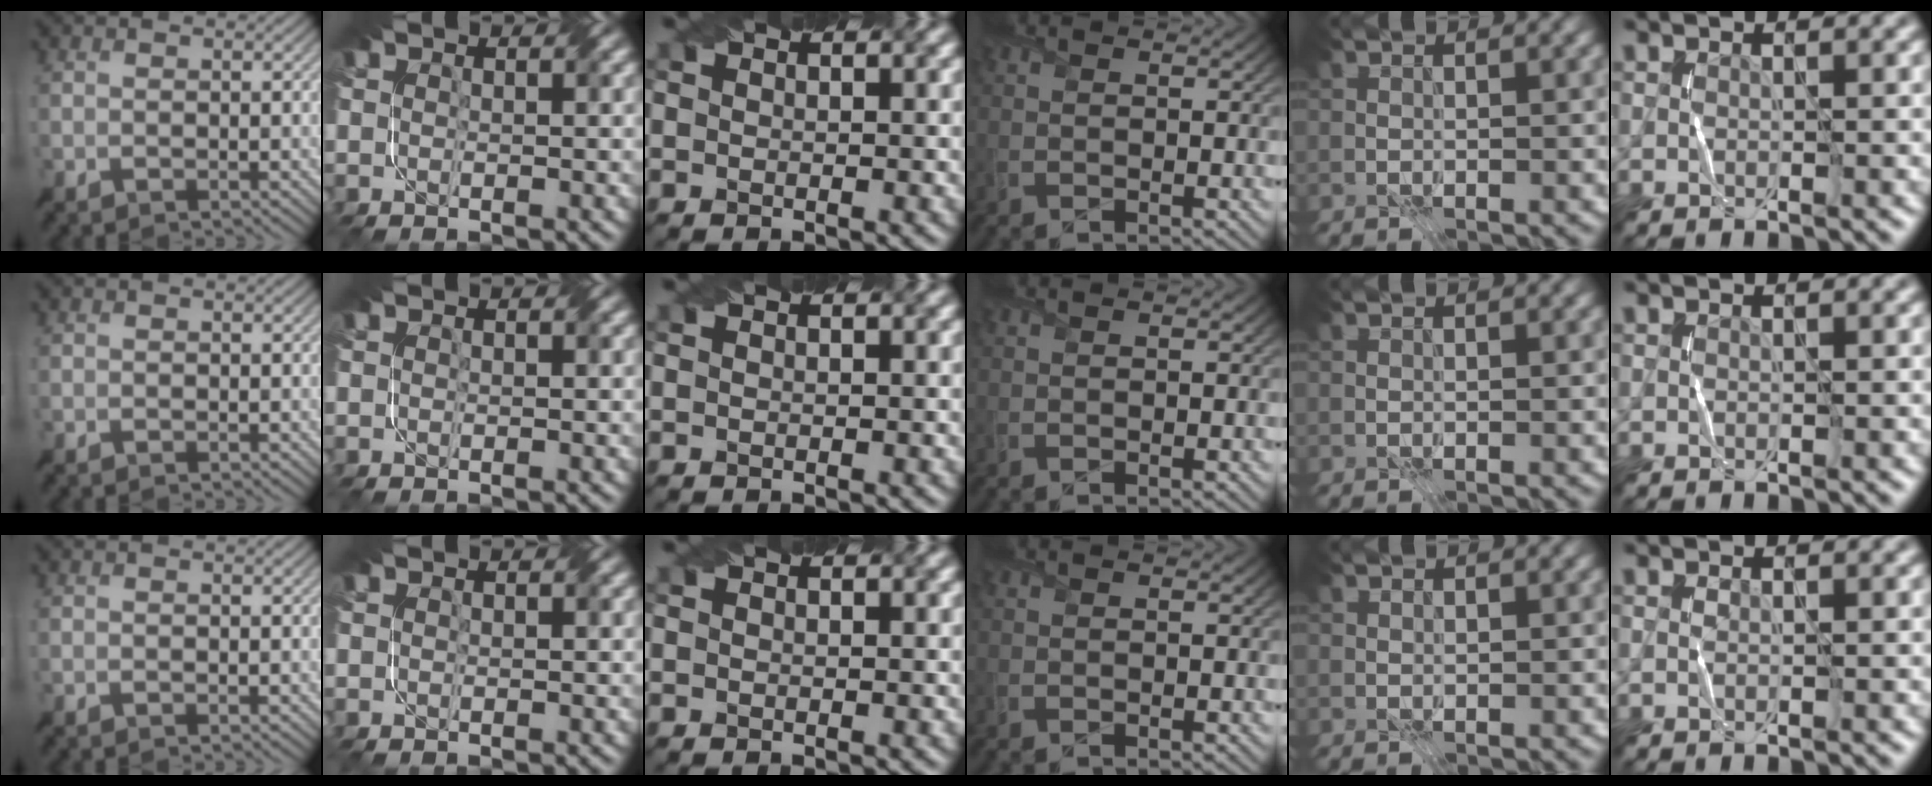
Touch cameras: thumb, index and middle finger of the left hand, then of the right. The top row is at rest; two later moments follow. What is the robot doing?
{"motion": "fold", "object": "file"}